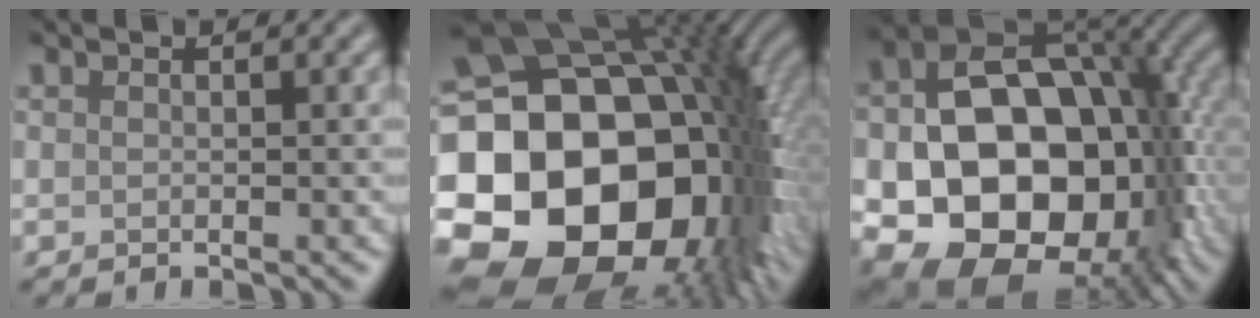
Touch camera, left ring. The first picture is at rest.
{"total": 24.5, "force": [-4.8, 18.8, 14.9], "torque": [-0.248, -0.020, -0.121]}
{"total": 19.2, "force": [-4.2, 13.3, 13.2], "torque": [-0.188, -0.018, -0.049]}